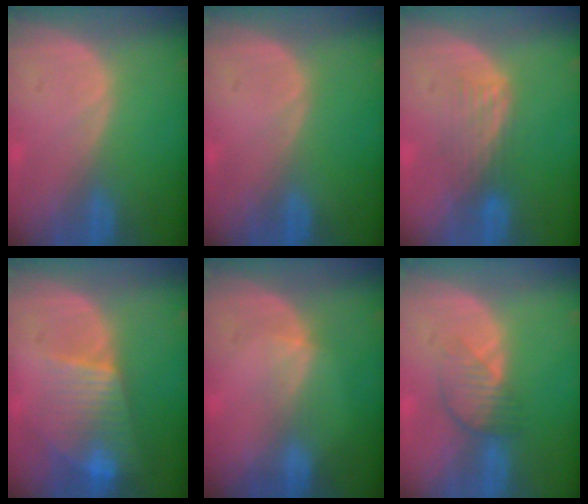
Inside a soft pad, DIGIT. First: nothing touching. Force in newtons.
{"total": 0.0}
{"total": 4.2, "press": 3.4, "slide": 2.5}
{"total": 7.8, "press": 7.1, "slide": 3.2}
{"total": 2.1, "press": 1.7, "slide": 1.2}
{"total": 3.9, "press": 3.6, "slide": 1.4}